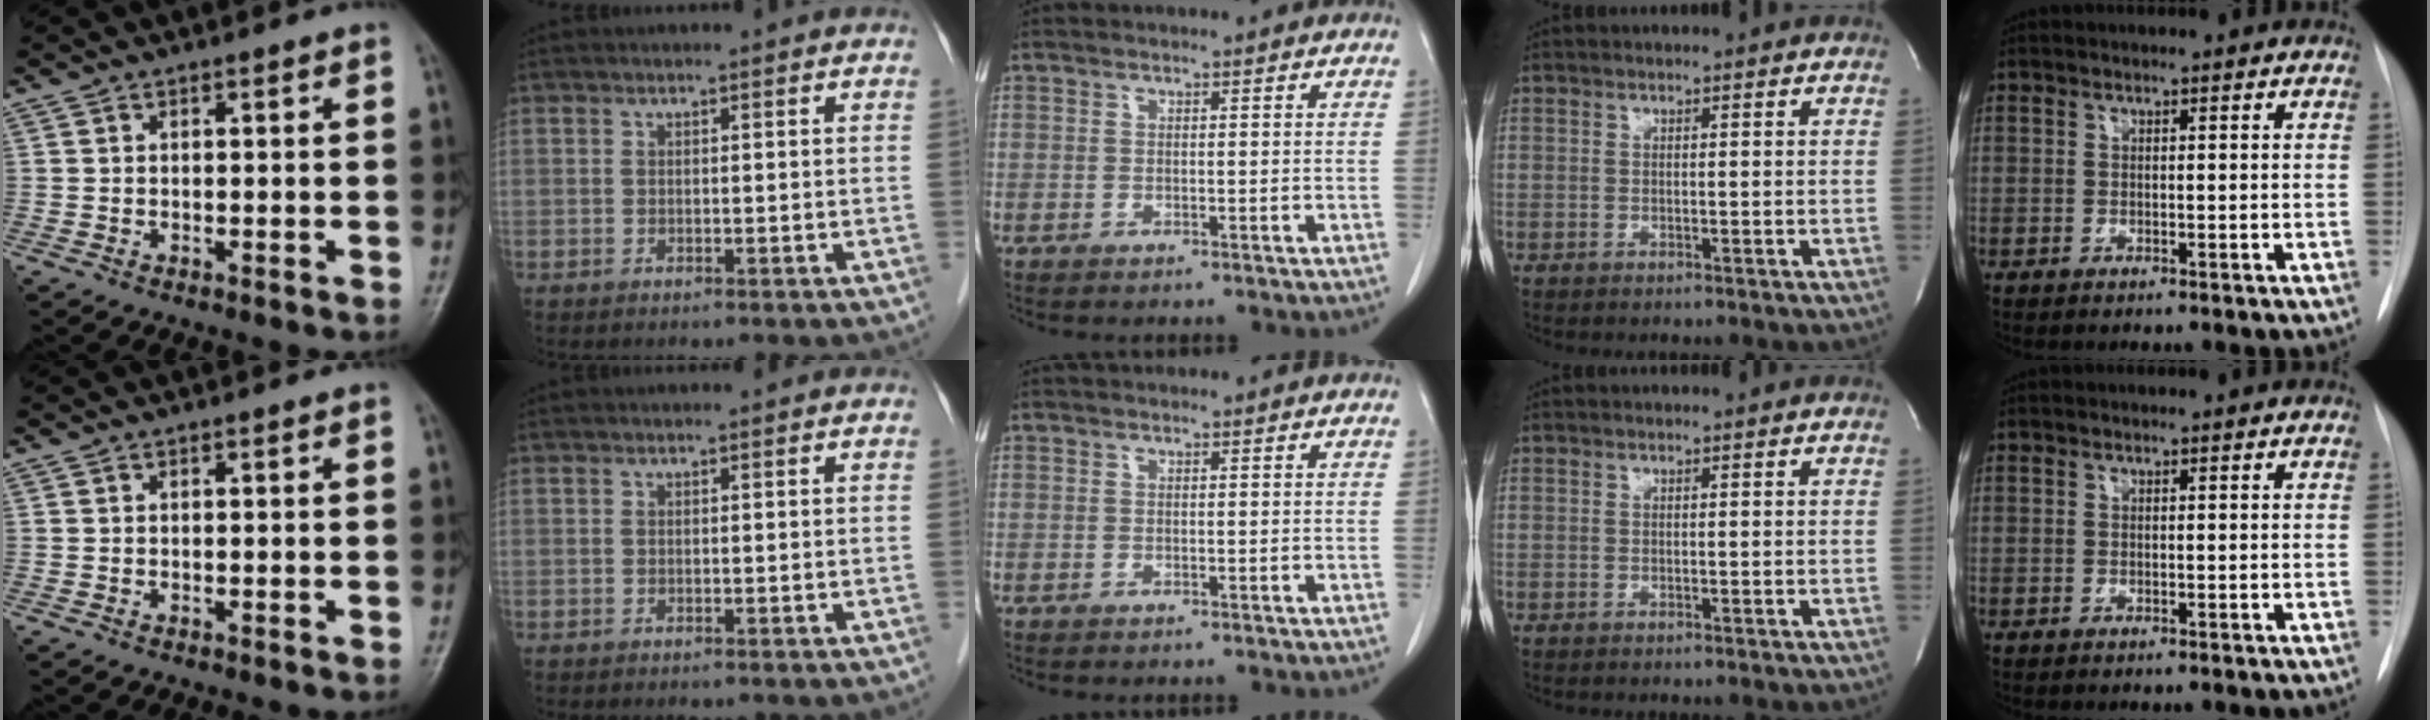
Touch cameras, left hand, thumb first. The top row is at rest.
{}